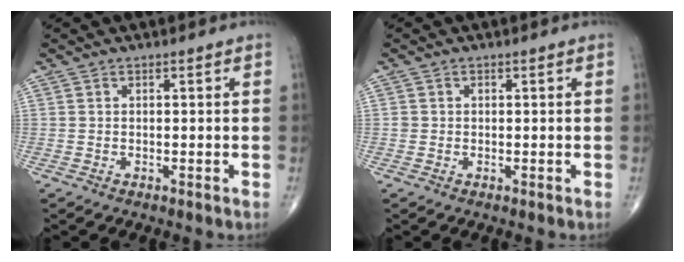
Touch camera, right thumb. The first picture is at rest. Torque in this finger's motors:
{"motor_torque": [0.11, 0.09, 0.43, 0.19, -0.02]}